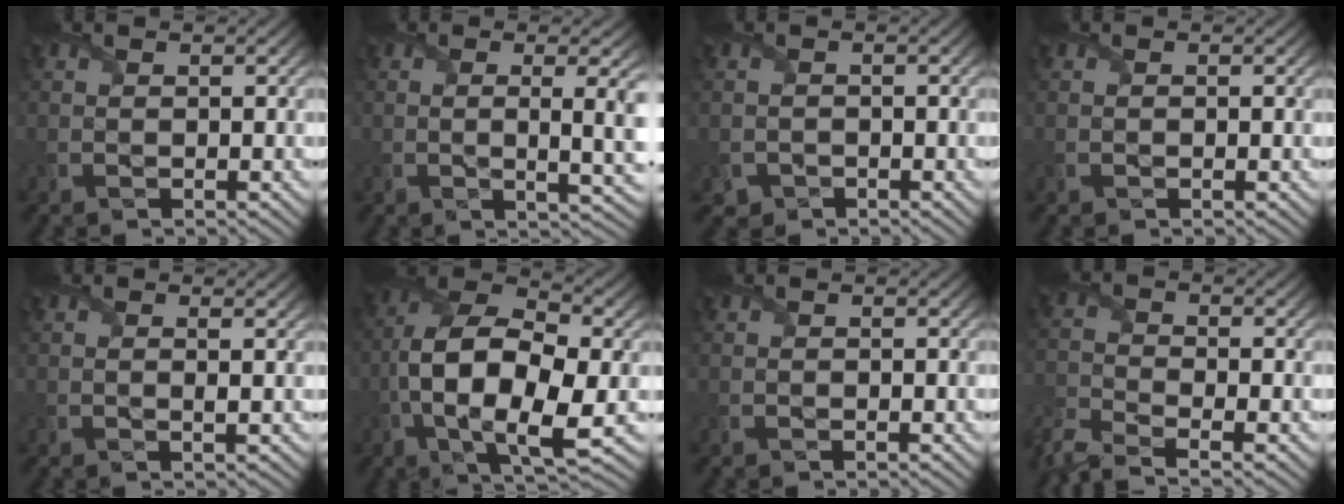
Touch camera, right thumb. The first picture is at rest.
{"total": 6.9, "force": [0.2, 2.2, 6.6], "torque": [-0.081, 0.004, 0.003]}
{"total": 1.5, "force": [-1.0, 1.1, 0.1], "torque": [0.000, -0.005, -0.021]}
{"total": 0.0}
{"total": 1.1, "force": [0.3, 0.0, 1.1], "torque": [-0.025, 0.002, 0.002]}
{"total": 13.5, "force": [-2.5, 6.5, 11.6], "torque": [-0.236, -0.009, -0.050]}
{"total": 0.0}
{"total": 5.7, "force": [-4.7, 1.4, 2.8], "torque": [-0.072, -0.017, -0.105]}